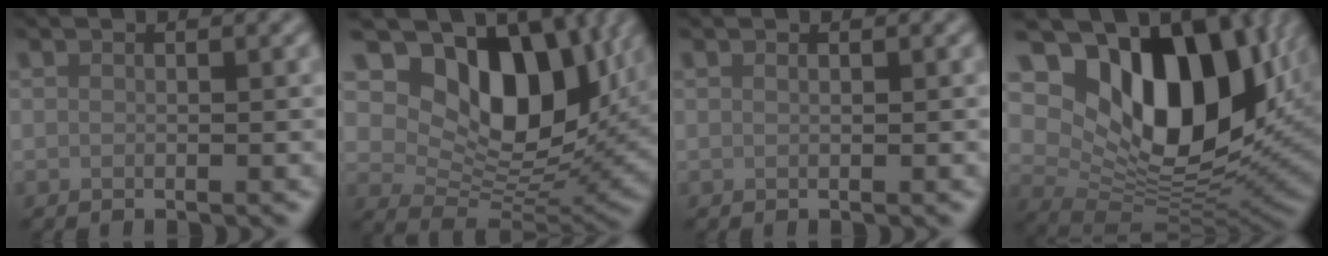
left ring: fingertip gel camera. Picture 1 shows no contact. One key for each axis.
{"total": 11.6, "fx": 4.4, "fy": 7.4, "fz": 7.8, "tx": -0.120, "ty": -0.012, "tz": 0.081}
{"total": 0.0}
{"total": 14.2, "fx": 4.8, "fy": 8.6, "fz": 10.2, "tx": -0.145, "ty": -0.006, "tz": 0.086}